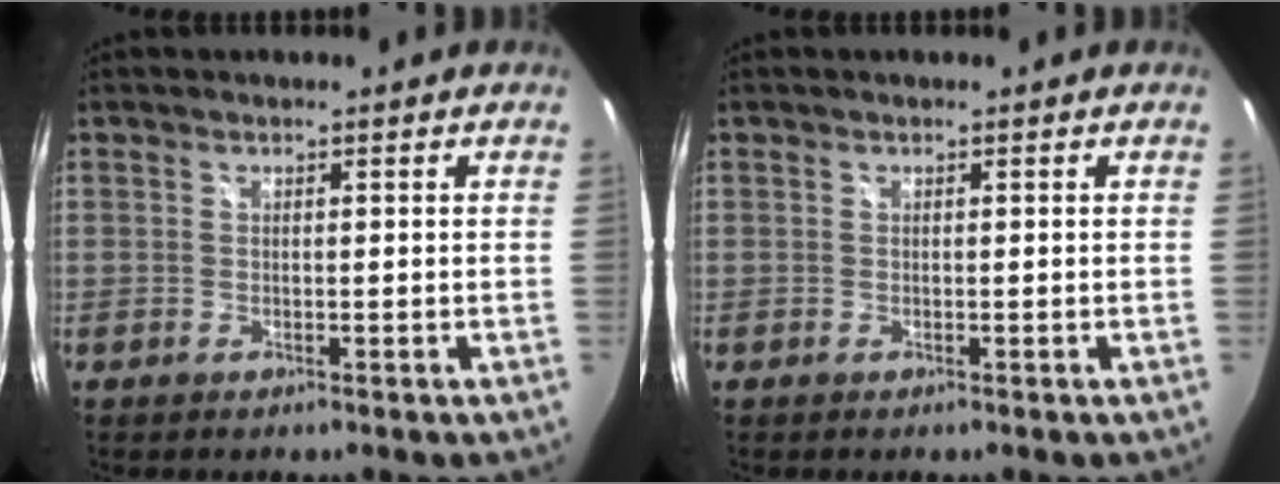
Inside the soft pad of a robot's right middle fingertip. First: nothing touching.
{"total": 0.0}